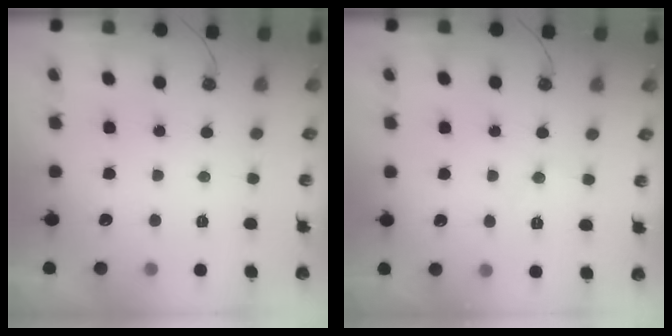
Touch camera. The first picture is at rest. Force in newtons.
{"total": 6.7, "press": 6.7, "slide": 1.1}